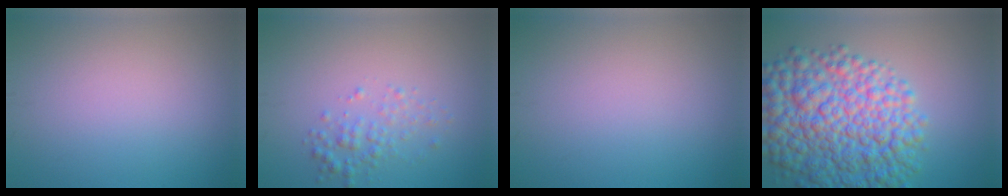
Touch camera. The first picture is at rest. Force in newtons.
{"total": 2.0, "press": 2.0, "slide": 0.1}
{"total": 0.0}
{"total": 12.1, "press": 12.1, "slide": 0.4}